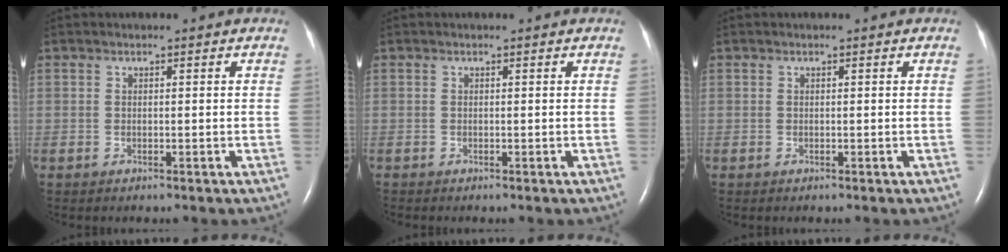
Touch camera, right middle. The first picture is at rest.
{"total": 0.0}
{"total": 0.0}